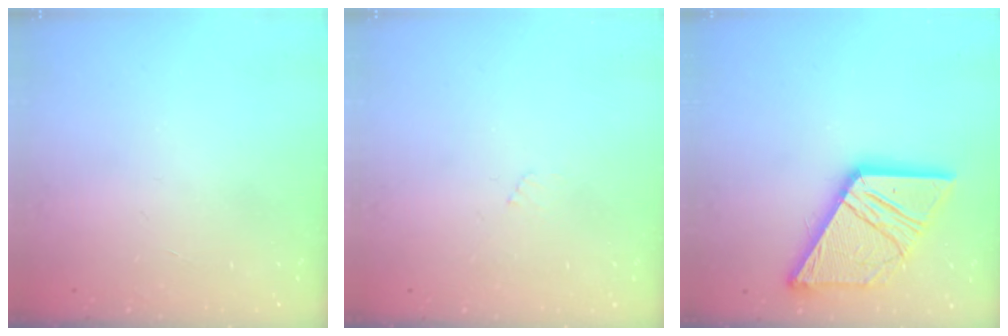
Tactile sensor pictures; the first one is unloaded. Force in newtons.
{"total": 2.7, "press": 2.6, "slide": 0.5}
{"total": 21.5, "press": 21.4, "slide": 2.5}